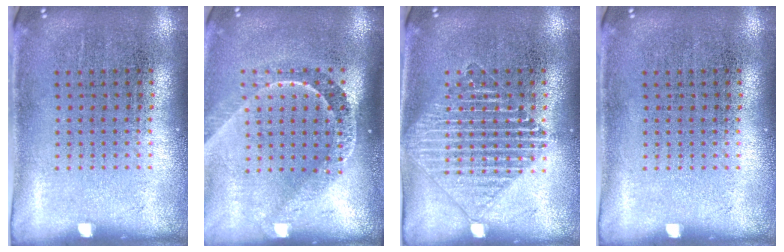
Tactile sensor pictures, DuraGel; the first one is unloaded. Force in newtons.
{"total": 2.1, "press": 1.5, "slide": 1.5}
{"total": 2.8, "press": 2.8, "slide": 0.5}
{"total": 0.0}